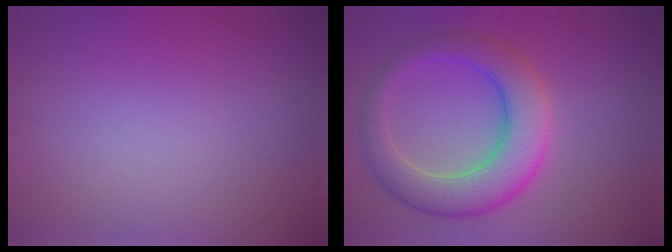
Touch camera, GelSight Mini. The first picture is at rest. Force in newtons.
{"total": 7.1, "press": 7.1, "slide": 0.1}